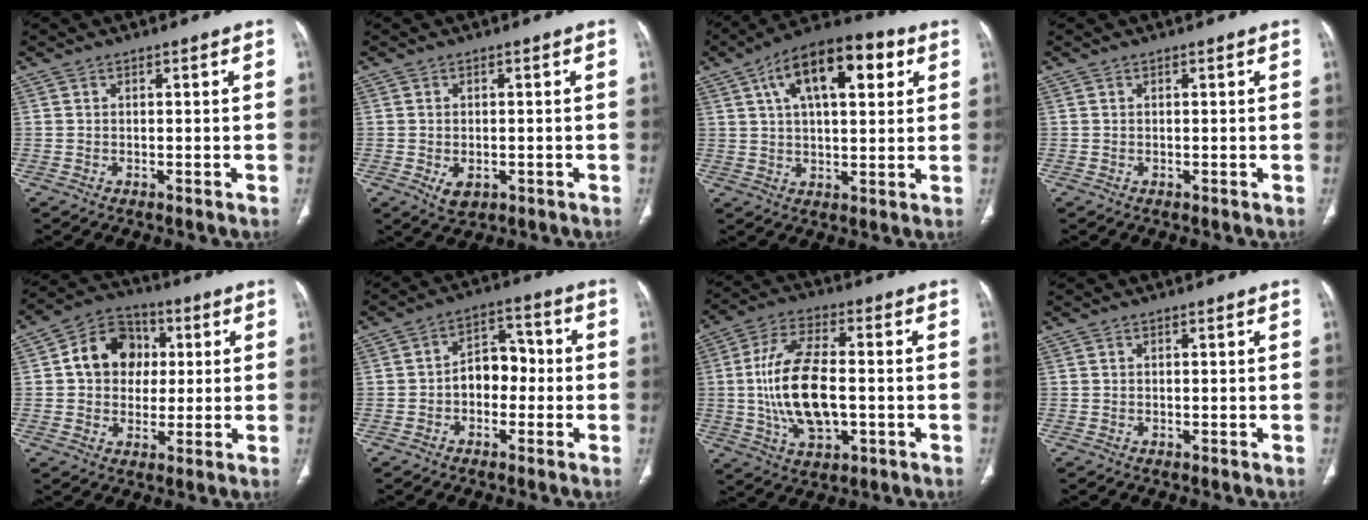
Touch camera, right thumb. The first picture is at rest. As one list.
[{"total": 3.5, "force": [-0.9, 2.2, 2.6], "torque": [-0.040, -0.004, -0.002]}, {"total": 16.9, "force": [6.4, 7.6, 13.7], "torque": [-0.197, 0.010, 0.096]}, {"total": 0.0}, {"total": 11.7, "force": [1.9, 9.6, 6.3], "torque": [-0.065, 0.013, 0.022]}, {"total": 7.3, "force": [-1.2, 5.3, 4.9], "torque": [-0.044, 0.034, -0.031]}, {"total": 15.5, "force": [-1.2, 7.4, 13.5], "torque": [-0.264, 0.011, -0.019]}, {"total": 0.0}]